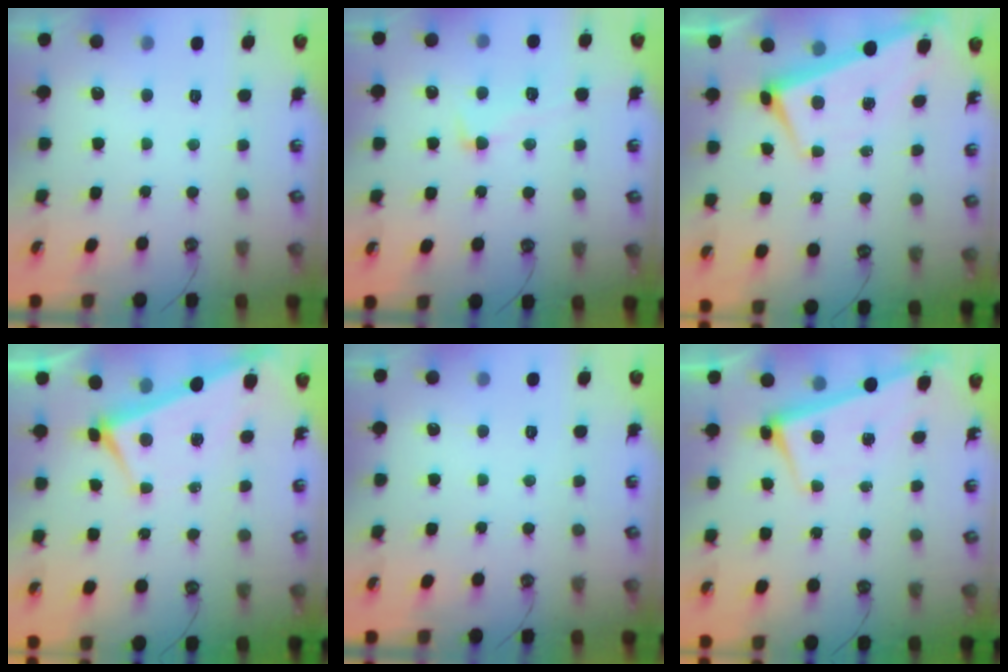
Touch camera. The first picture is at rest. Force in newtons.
{"total": 3.0, "press": 2.8, "slide": 1.1}
{"total": 1.0, "press": 0.7, "slide": 0.8}
{"total": 3.6, "press": 3.5, "slide": 0.5}
{"total": 0.0}
{"total": 2.8, "press": 2.8, "slide": 0.3}